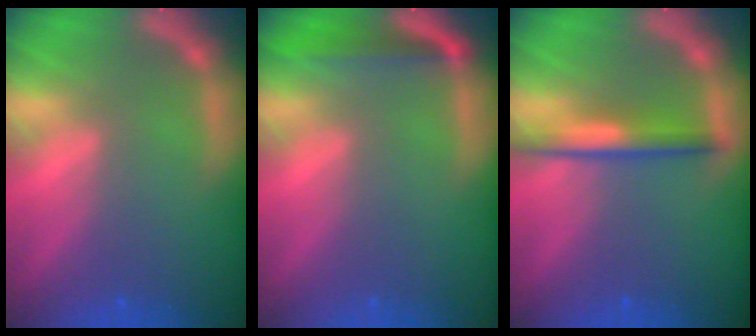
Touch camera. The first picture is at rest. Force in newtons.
{"total": 3.0}
{"total": 3.4}